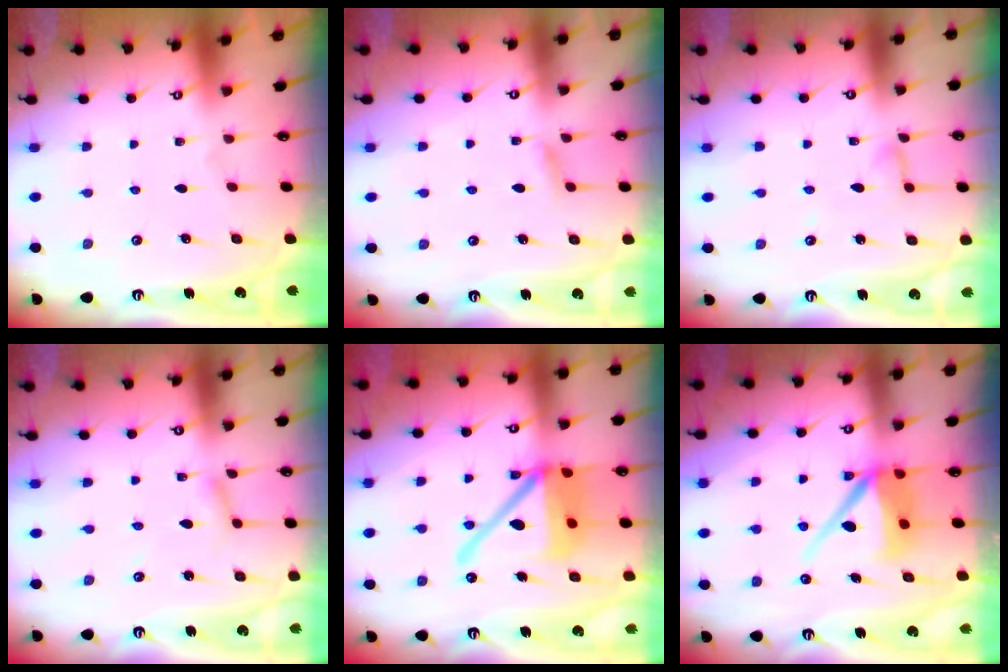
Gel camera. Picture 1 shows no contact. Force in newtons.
{"total": 4.4, "press": 4.3, "slide": 0.6}
{"total": 4.5, "press": 4.4, "slide": 0.3}
{"total": 2.2, "press": 2.2, "slide": 0.3}
{"total": 17.2, "press": 17.0, "slide": 2.7}
{"total": 8.6, "press": 8.5, "slide": 0.8}